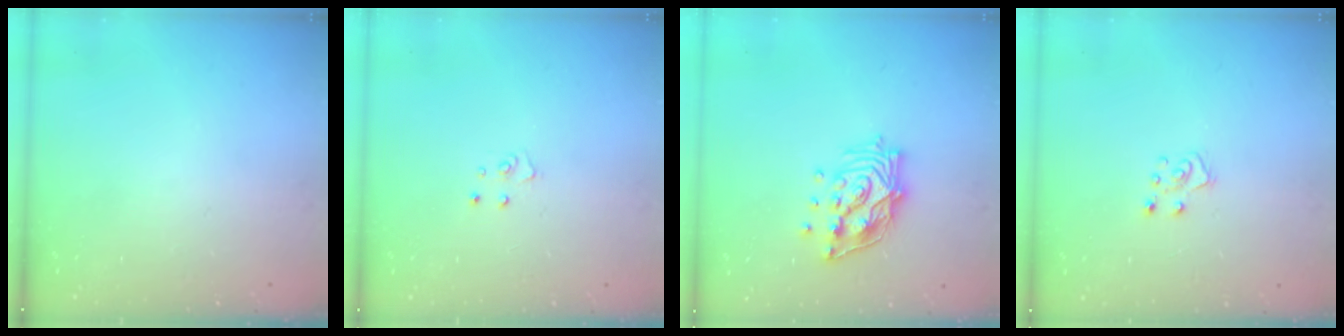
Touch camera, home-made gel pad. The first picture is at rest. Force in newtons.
{"total": 2.9, "press": 2.9, "slide": 0.3}
{"total": 17.2, "press": 17.0, "slide": 2.7}
{"total": 6.4, "press": 6.4, "slide": 0.5}